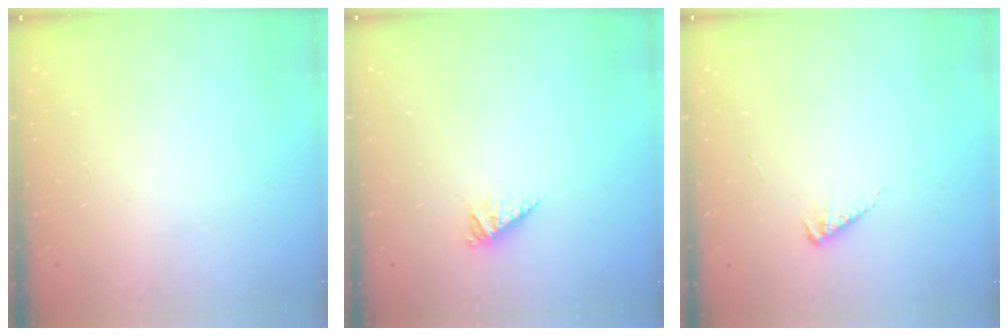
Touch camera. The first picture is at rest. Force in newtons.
{"total": 3.8, "press": 3.7, "slide": 0.7}
{"total": 2.9, "press": 2.9, "slide": 0.6}